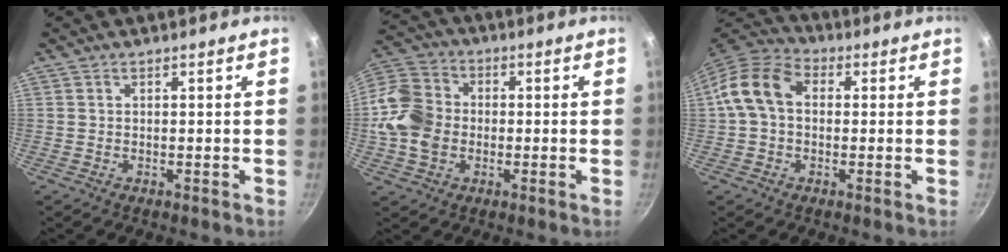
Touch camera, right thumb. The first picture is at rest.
{"total": 12.5, "force": [-1.3, 10.1, 7.2], "torque": [-0.120, 0.019, -0.042]}
{"total": 10.3, "force": [0.8, 7.6, 6.9], "torque": [-0.112, 0.030, -0.005]}